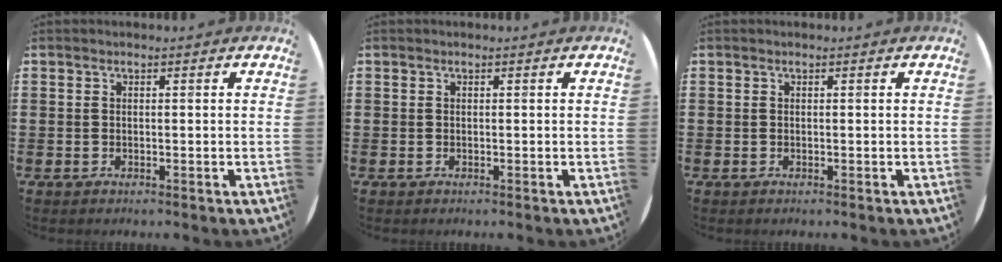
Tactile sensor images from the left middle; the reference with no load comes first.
{"total": 0.0}
{"total": 0.0}